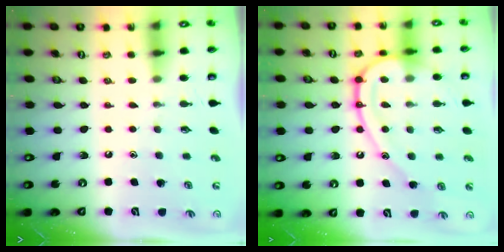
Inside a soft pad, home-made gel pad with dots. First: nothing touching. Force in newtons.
{"total": 17.3, "press": 17.2, "slide": 1.7}